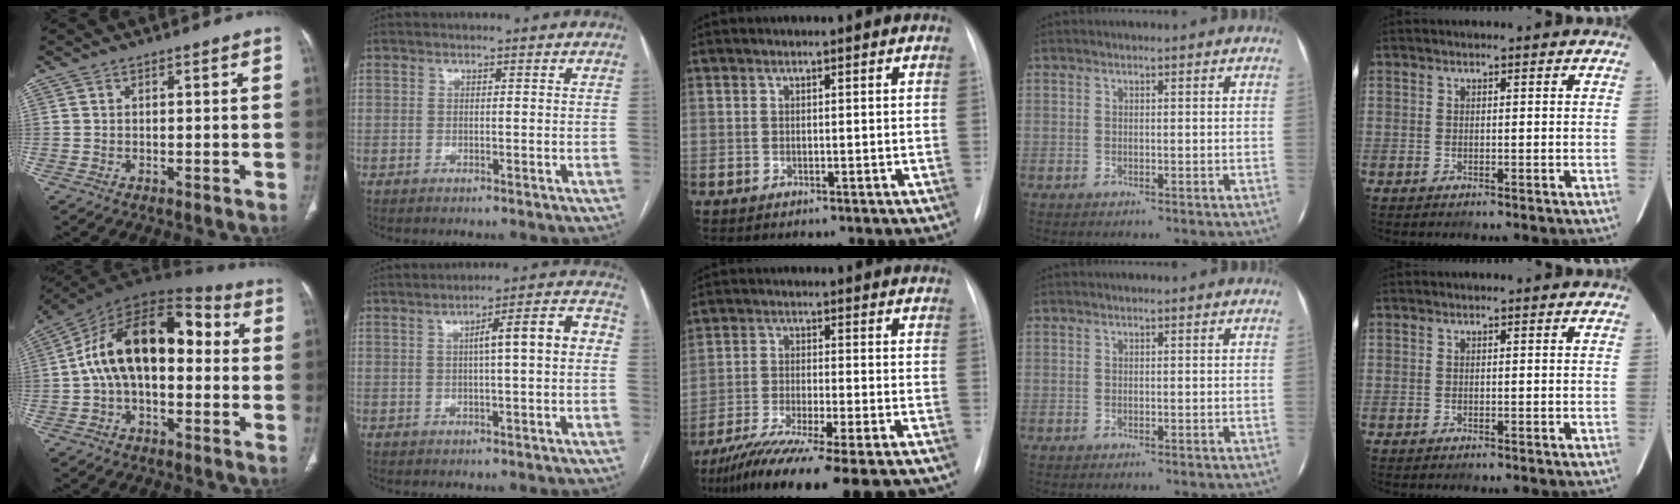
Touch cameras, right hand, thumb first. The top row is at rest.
{"thumb": {"total": 18.7, "force": [0.8, 10.6, 15.4], "torque": [-0.240, 0.055, 0.003]}, "index": {"total": 7.8, "force": [0.4, 1.0, 7.8], "torque": [-0.108, 0.030, 0.003]}, "middle": {"total": 20.8, "force": [-16.8, 2.0, 12.1], "torque": [-0.159, -0.035, -0.253]}}